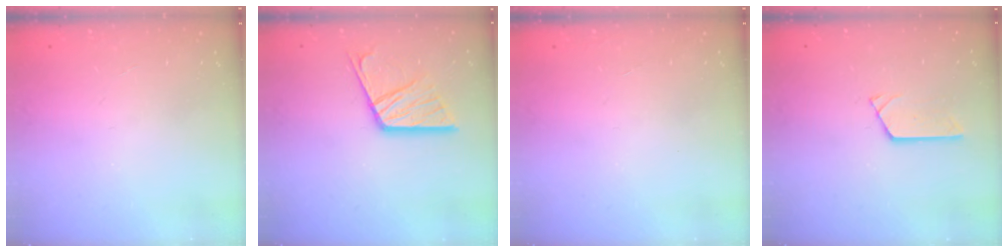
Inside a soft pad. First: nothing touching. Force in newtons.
{"total": 15.5, "press": 15.4, "slide": 1.6}
{"total": 0.0}
{"total": 3.0, "press": 3.0, "slide": 0.2}